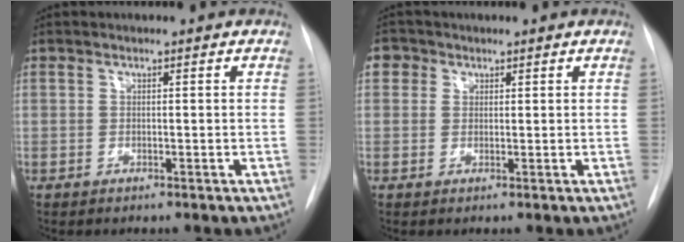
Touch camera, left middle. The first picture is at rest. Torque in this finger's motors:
{"motor_torque": [0.45, -0.48, 0.03, 0.00]}